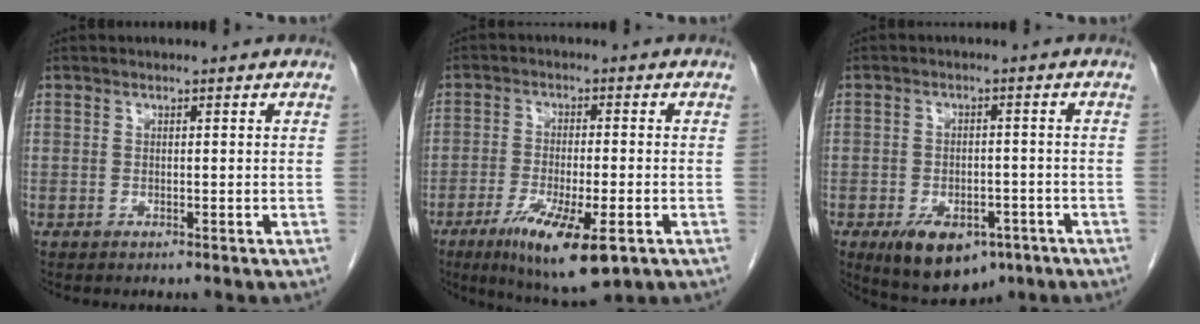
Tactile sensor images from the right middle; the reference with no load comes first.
{"total": 10.5, "force": [-5.2, 2.1, 8.9], "torque": [-0.155, -0.026, -0.081]}
{"total": 9.2, "force": [-5.2, 5.4, 5.3], "torque": [-0.078, -0.004, -0.070]}